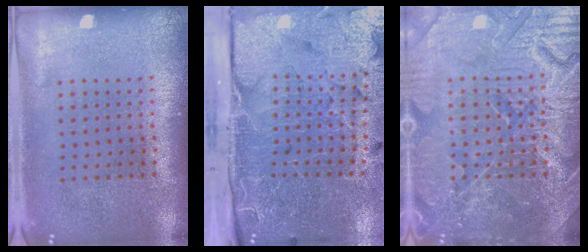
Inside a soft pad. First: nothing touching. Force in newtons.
{"total": 5.1, "press": 4.0, "slide": 3.1}
{"total": 6.4, "press": 6.3, "slide": 0.7}